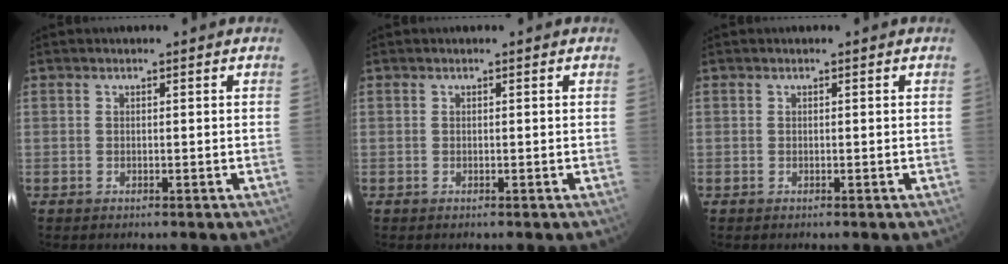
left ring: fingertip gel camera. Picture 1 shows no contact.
{"total": 0.0}
{"total": 0.0}